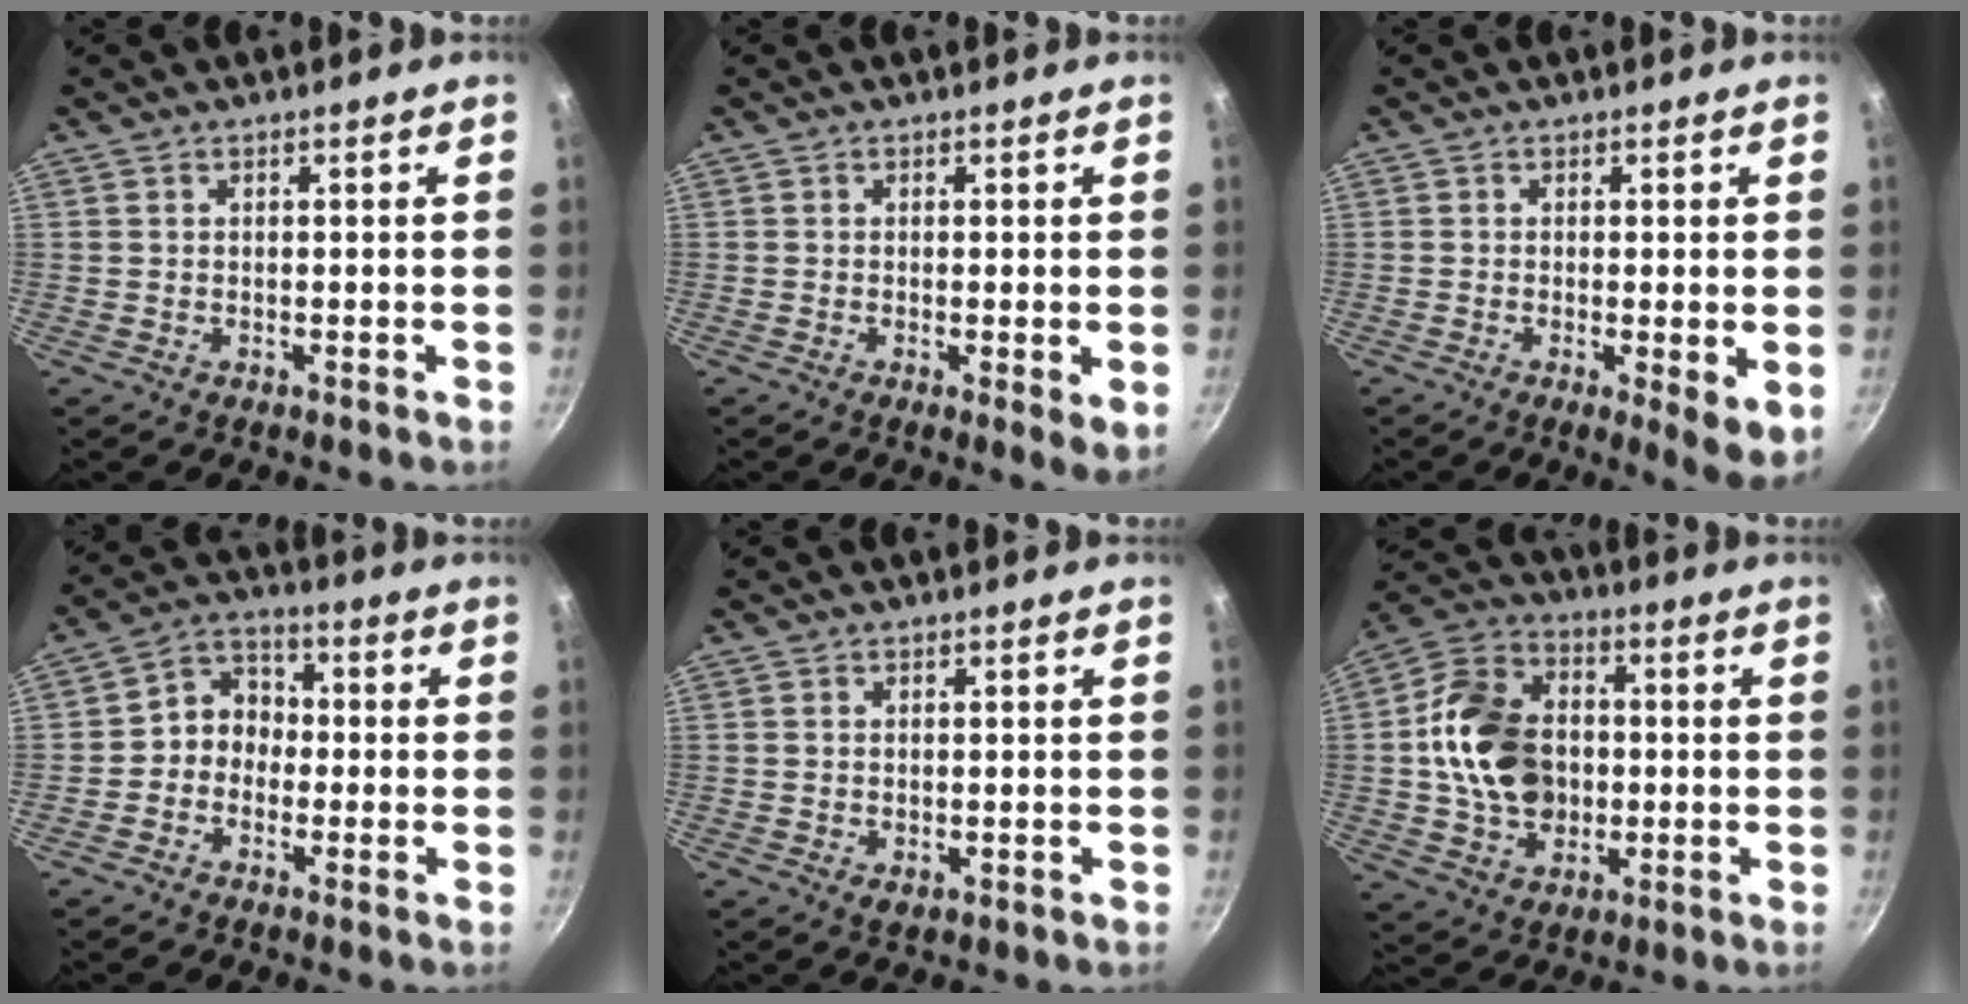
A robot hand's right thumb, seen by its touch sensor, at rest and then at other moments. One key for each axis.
{"total": 3.6, "fx": -0.4, "fy": 0.8, "fz": 3.5, "tx": -0.051, "ty": -0.015, "tz": -0.008}
{"total": 5.8, "fx": -0.9, "fy": 1.3, "fz": 5.6, "tx": -0.073, "ty": -0.016, "tz": -0.011}
{"total": 6.6, "fx": -1.2, "fy": 5.7, "fz": 3.2, "tx": -0.018, "ty": 0.031, "tz": -0.039}
{"total": 1.3, "fx": -0.1, "fy": 0.8, "fz": 1.1, "tx": -0.016, "ty": -0.003, "tz": -0.001}
{"total": 16.8, "fx": 0.0, "fy": 12.6, "fz": 11.0, "tx": -0.171, "ty": 0.022, "tz": -0.006}